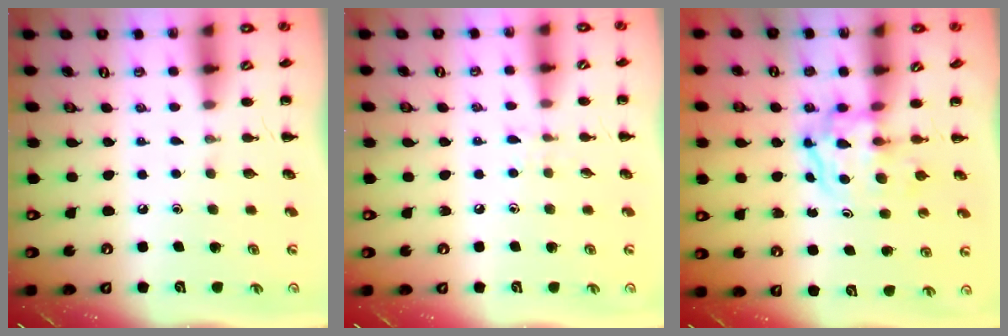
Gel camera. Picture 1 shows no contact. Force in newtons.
{"total": 4.3, "press": 4.0, "slide": 1.5}
{"total": 3.7, "press": 3.7, "slide": 0.4}